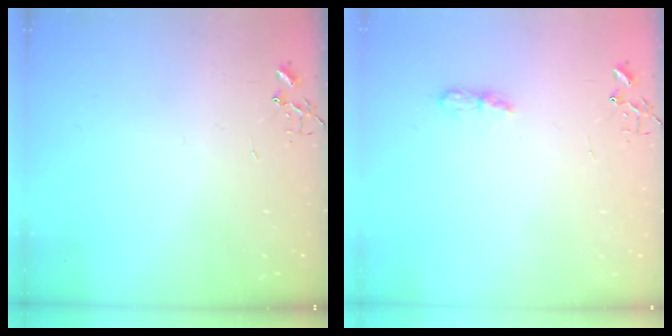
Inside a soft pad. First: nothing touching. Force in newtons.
{"total": 6.1, "press": 6.1, "slide": 0.5}